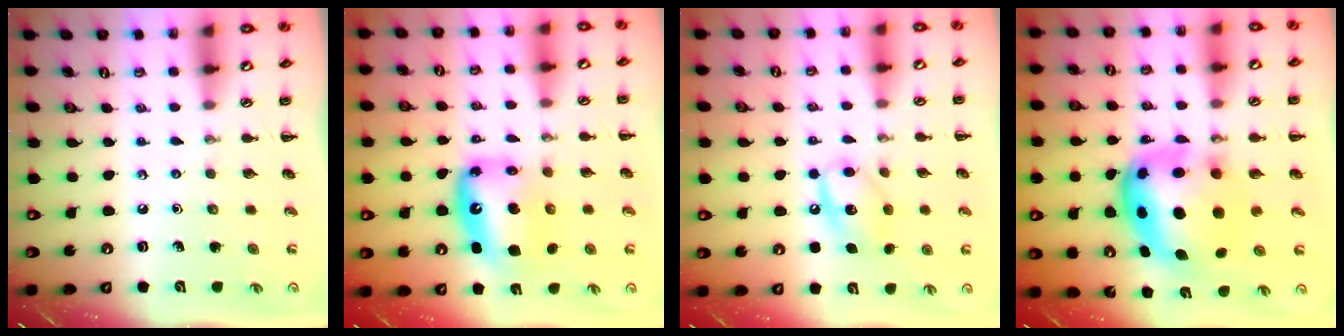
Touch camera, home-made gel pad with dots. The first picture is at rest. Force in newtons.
{"total": 11.3, "press": 10.9, "slide": 3.1}
{"total": 11.4, "press": 11.3, "slide": 1.6}
{"total": 10.9, "press": 10.6, "slide": 2.6}